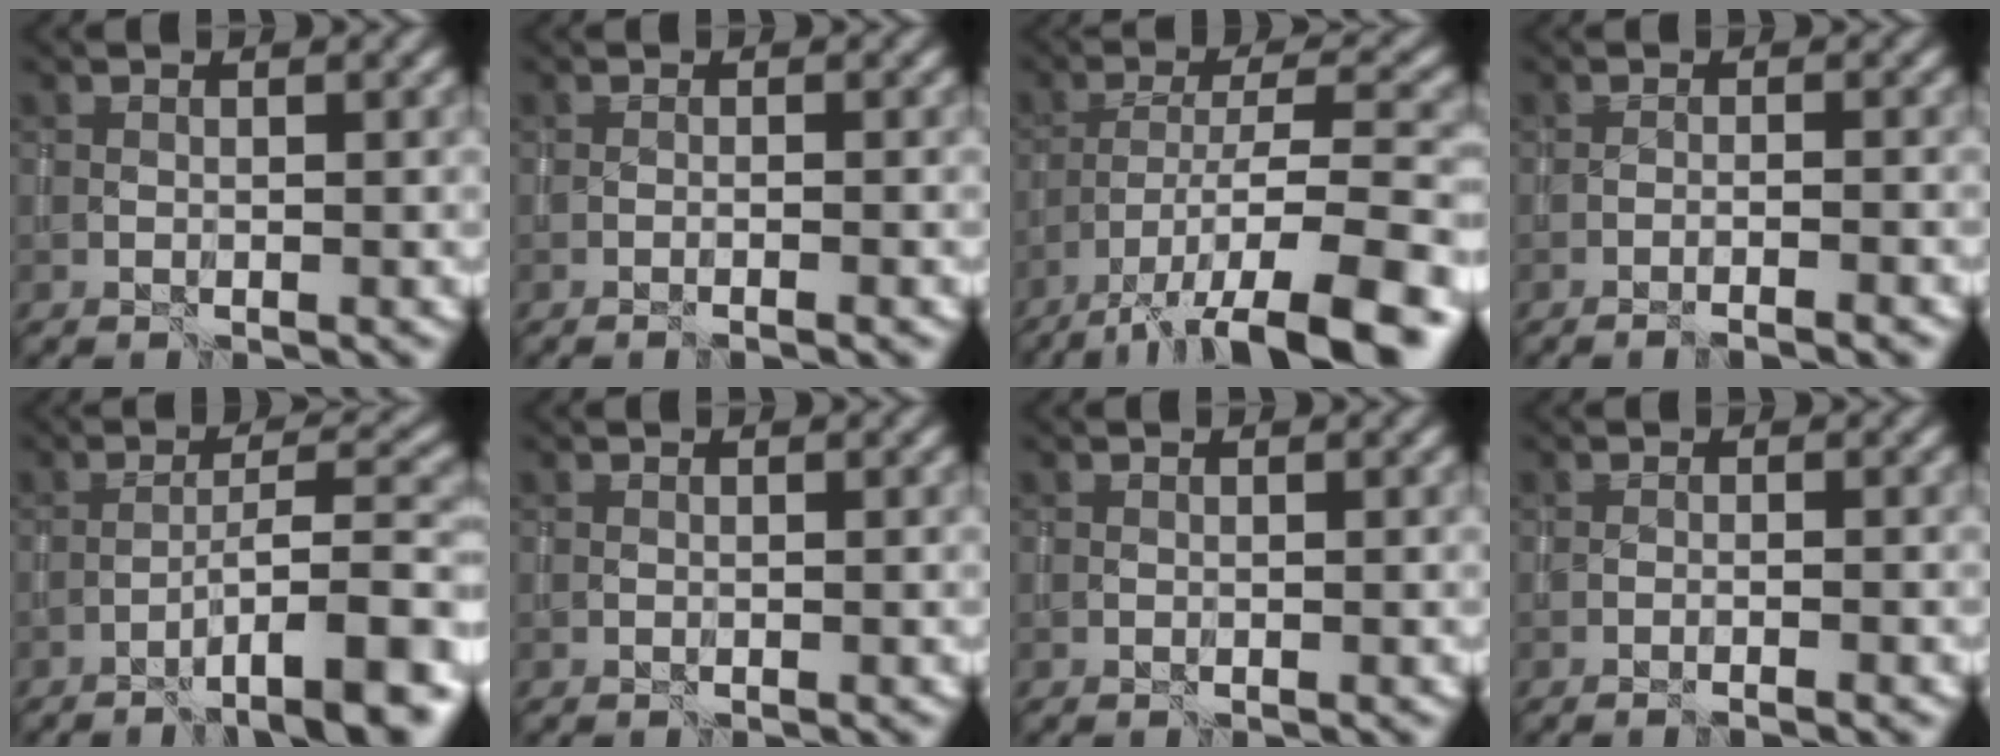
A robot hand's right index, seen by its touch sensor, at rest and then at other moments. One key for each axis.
{"total": 1.3, "fx": -0.8, "fy": 0.3, "fz": 1.1, "tx": -0.009, "ty": 0.007, "tz": -0.018}
{"total": 13.7, "fx": -9.4, "fy": 3.5, "fz": 9.4, "tx": -0.161, "ty": -0.006, "tz": -0.139}
{"total": 2.6, "fx": -2.0, "fy": 0.4, "fz": 1.6, "tx": -0.013, "ty": 0.009, "tz": -0.036}
{"total": 9.2, "fx": -5.4, "fy": 1.8, "fz": 7.3, "tx": -0.102, "ty": 0.020, "tz": -0.075}
{"total": 0.0}
{"total": 0.0}
{"total": 1.6, "fx": -1.0, "fy": 0.3, "fz": 1.2, "tx": -0.012, "ty": 0.009, "tz": -0.022}